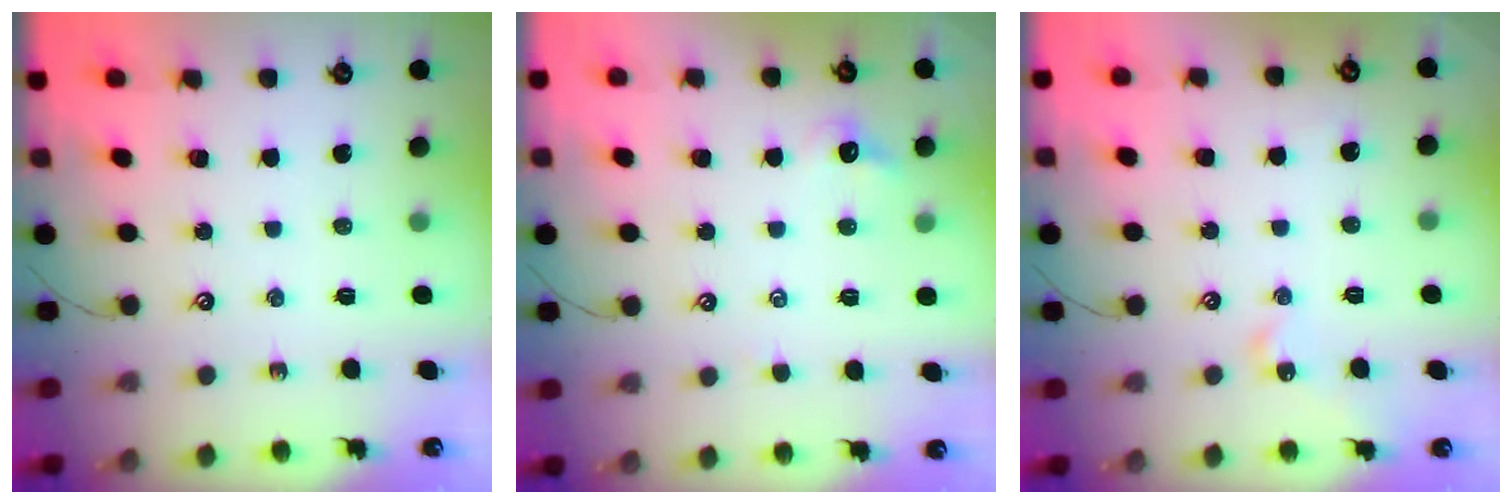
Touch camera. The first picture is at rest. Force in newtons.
{"total": 1.5, "press": 1.3, "slide": 0.7}
{"total": 2.0, "press": 1.9, "slide": 0.3}